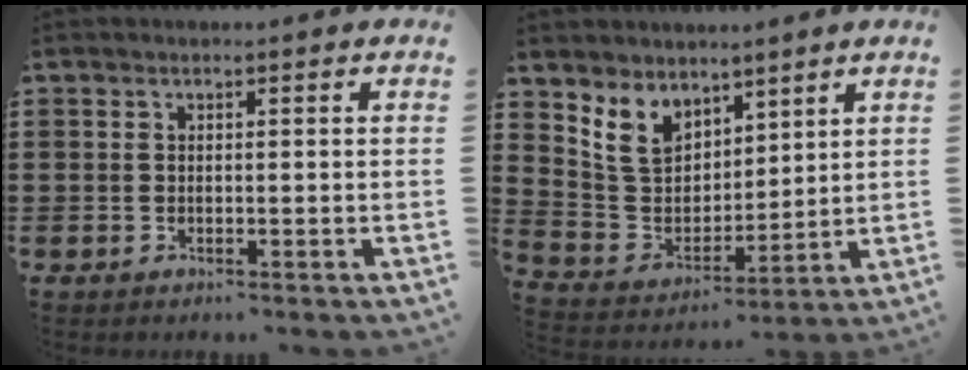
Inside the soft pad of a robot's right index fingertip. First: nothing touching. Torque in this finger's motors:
{"motor_torque": [1.26, 0.88, 0.52, 0.09]}